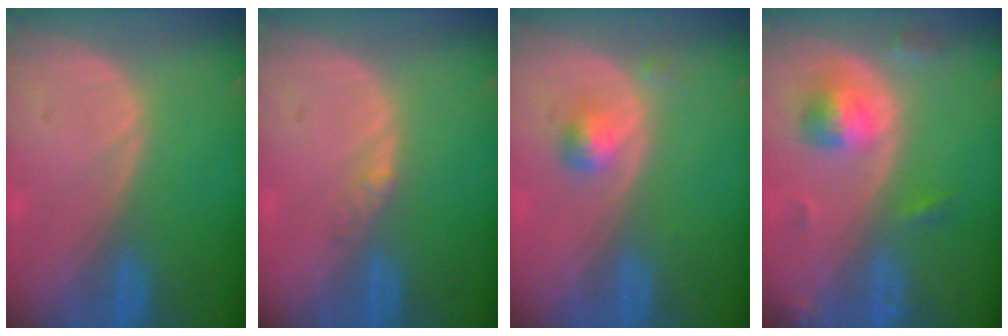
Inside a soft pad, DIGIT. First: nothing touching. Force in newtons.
{"total": 1.8, "press": 1.6, "slide": 1.0}
{"total": 2.4, "press": 2.4, "slide": 0.2}
{"total": 5.2, "press": 5.0, "slide": 1.4}